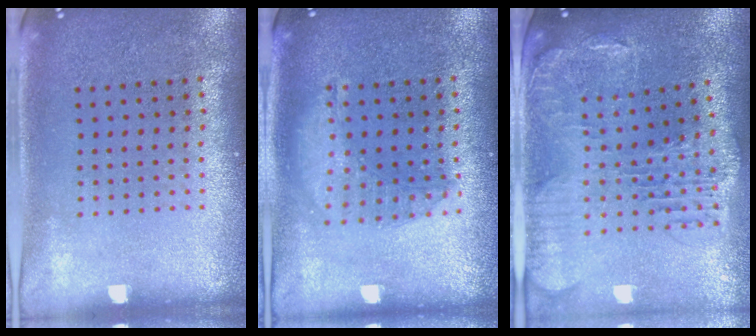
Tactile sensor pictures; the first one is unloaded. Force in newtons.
{"total": 1.5, "press": 1.5, "slide": 0.5}
{"total": 1.8, "press": 1.6, "slide": 0.7}